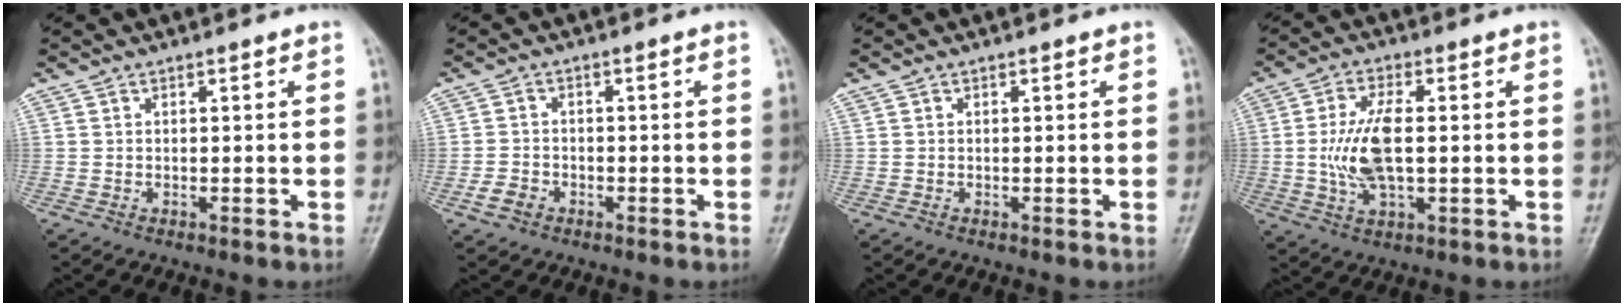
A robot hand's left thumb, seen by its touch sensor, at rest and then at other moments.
{"total": 3.2, "force": [-1.7, 2.4, 1.3], "torque": [-0.022, 0.011, -0.030]}
{"total": 0.0}
{"total": 9.8, "force": [0.0, 4.4, 8.8], "torque": [-0.185, 0.002, 0.002]}